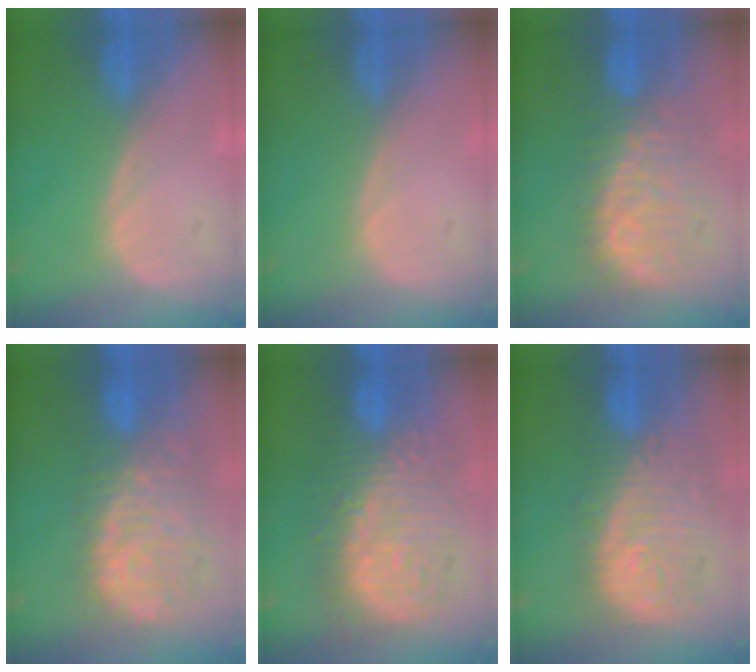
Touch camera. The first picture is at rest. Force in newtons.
{"total": 0.0}
{"total": 10.4, "press": 9.4, "slide": 4.6}
{"total": 12.1, "press": 9.9, "slide": 6.9}
{"total": 13.4, "press": 13.3, "slide": 1.2}
{"total": 11.9, "press": 10.7, "slide": 5.3}